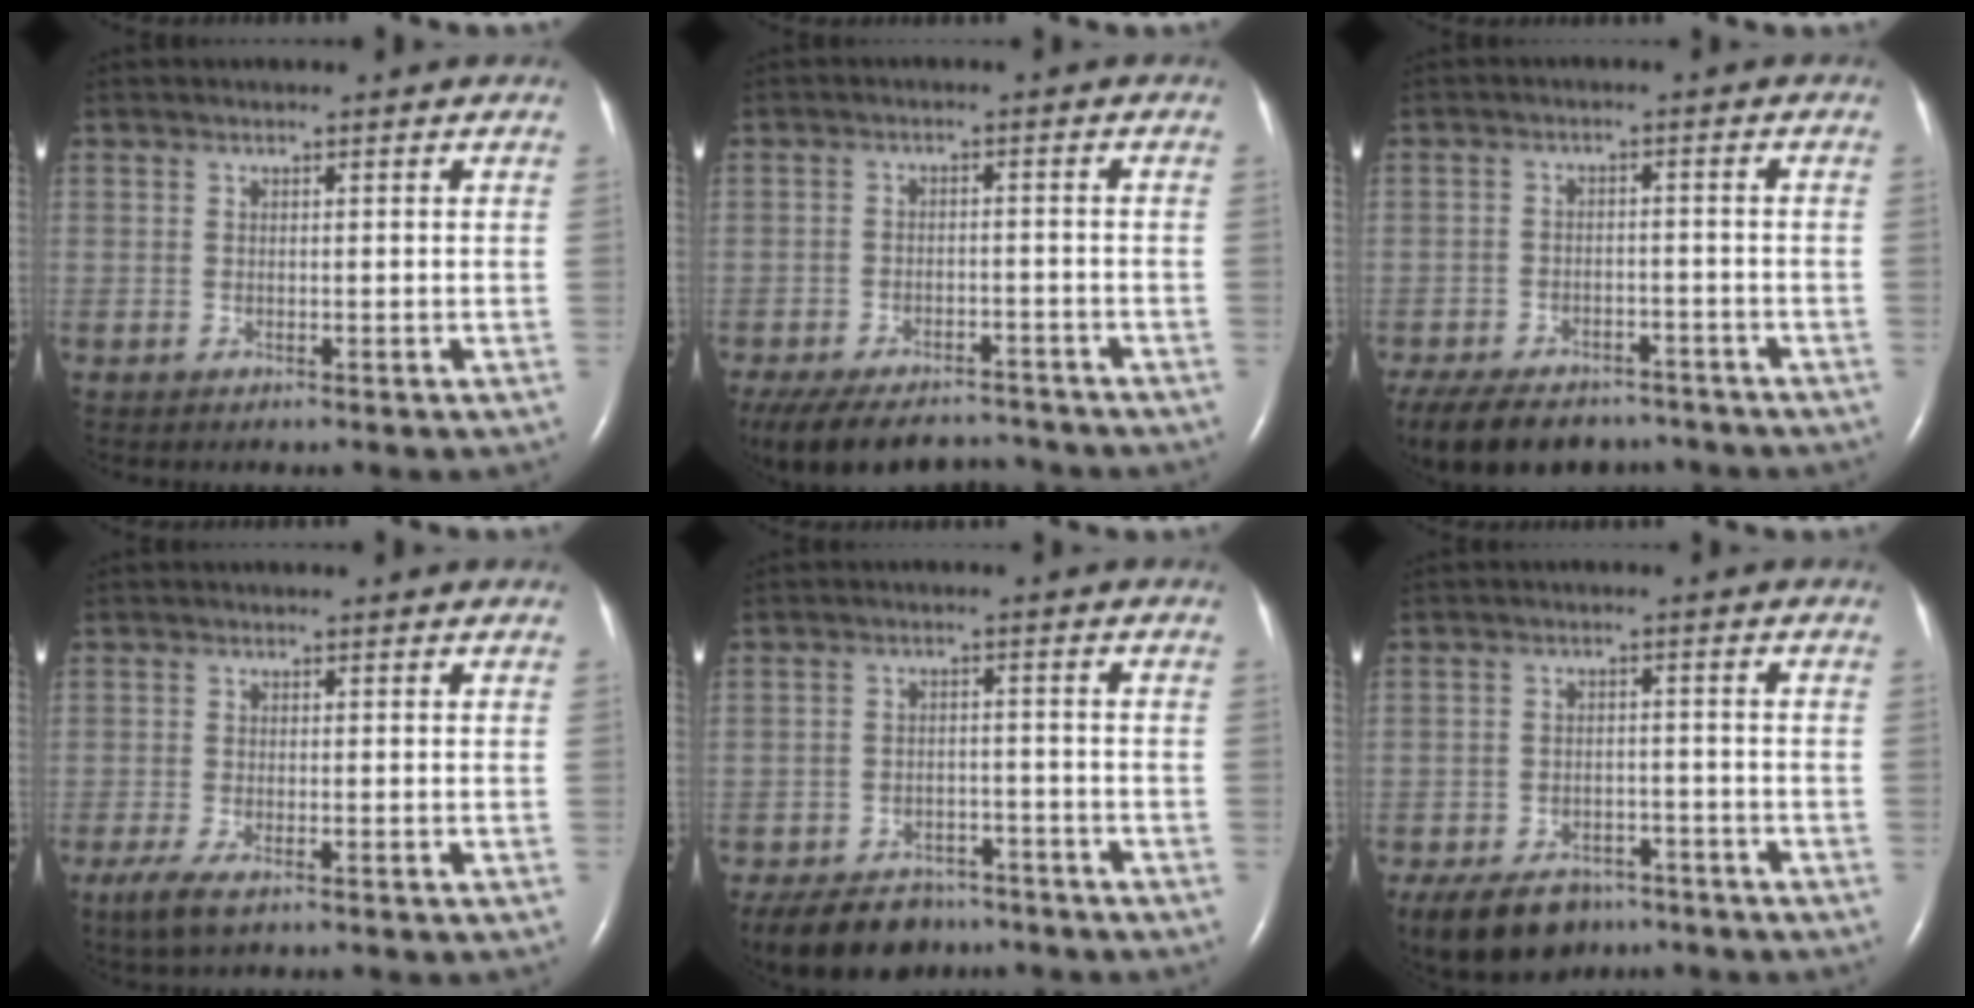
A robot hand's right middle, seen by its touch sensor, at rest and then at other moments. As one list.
[{"total": 14.3, "force": [-12.2, 5.4, 5.2], "torque": [-0.128, -0.006, -0.173]}, {"total": 17.3, "force": [-13.5, 8.2, 7.0], "torque": [-0.190, -0.018, -0.187]}, {"total": 3.9, "force": [-2.5, 1.0, 2.9], "torque": [-0.067, -0.011, -0.044]}, {"total": 12.0, "force": [-9.6, 6.1, 3.9], "torque": [-0.079, -0.003, -0.136]}, {"total": 12.5, "force": [-8.9, 7.2, 5.0], "torque": [-0.116, -0.007, -0.131]}]